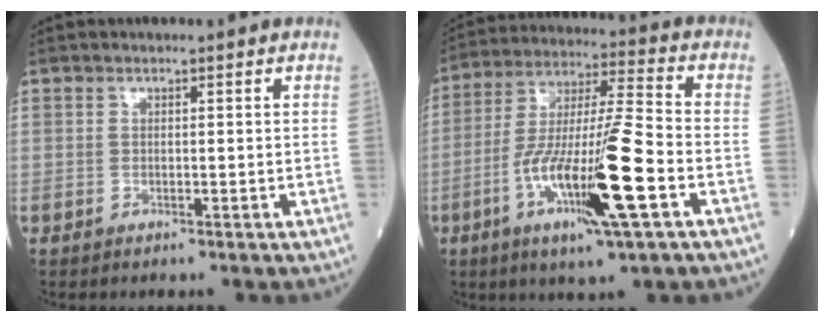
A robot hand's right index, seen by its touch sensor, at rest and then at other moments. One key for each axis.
{"total": 17.2, "fx": -6.0, "fy": 0.9, "fz": 16.1, "tx": -0.309, "ty": -0.014, "tz": -0.107}